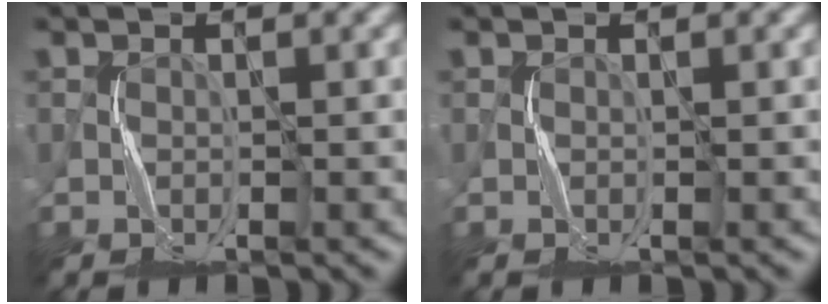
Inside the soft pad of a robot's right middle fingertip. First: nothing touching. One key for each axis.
{"total": 0.0}